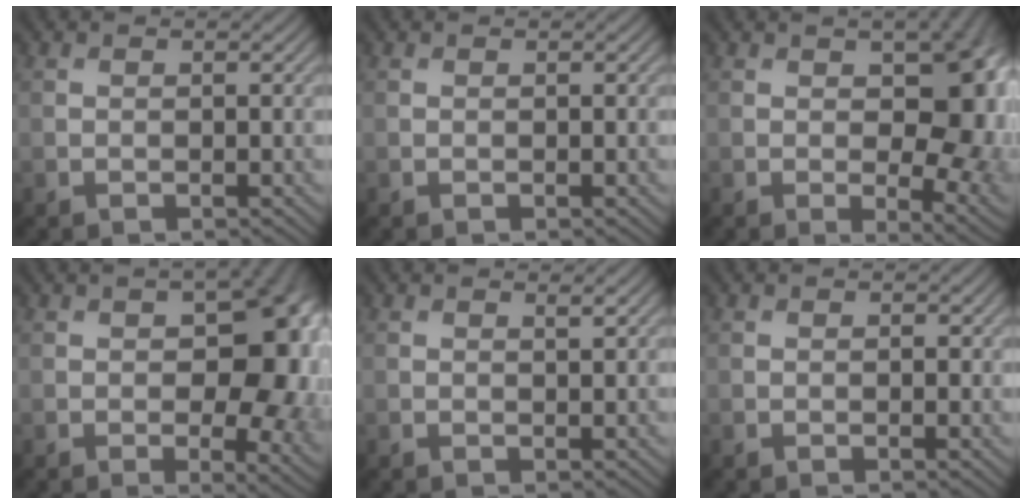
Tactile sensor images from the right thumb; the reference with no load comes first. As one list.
[{"total": 0.0}, {"total": 13.3, "force": [0.8, 7.4, 11.0], "torque": [-0.135, -0.017, 0.030]}, {"total": 15.0, "force": [0.8, 8.8, 12.1], "torque": [-0.128, -0.014, 0.029]}, {"total": 0.6, "force": [0.4, 0.0, 0.4], "torque": [-0.007, 0.000, 0.007]}, {"total": 0.0}]